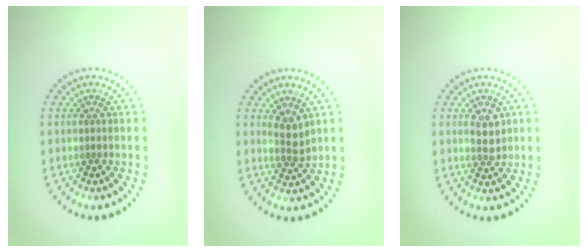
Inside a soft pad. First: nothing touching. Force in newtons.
{"total": 1.9, "press": 1.6, "slide": 1.1}
{"total": 2.1, "press": 2.1, "slide": 0.4}